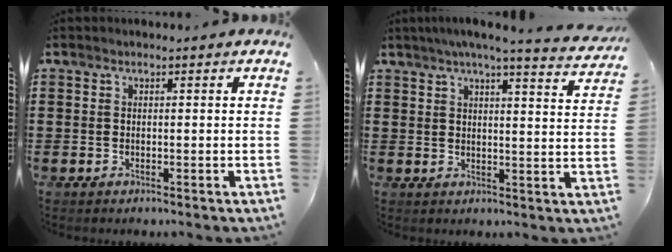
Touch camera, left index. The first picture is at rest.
{"total": 4.7, "force": [4.0, -0.5, 2.5], "torque": [-0.062, -0.019, 0.065]}